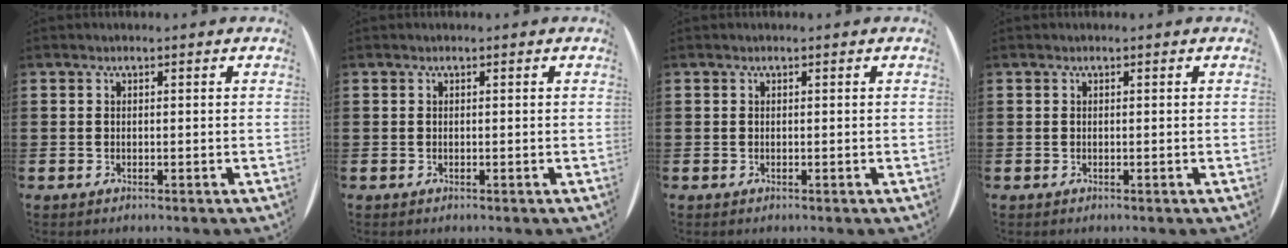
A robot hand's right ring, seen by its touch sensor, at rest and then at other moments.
{"total": 0.0}
{"total": 0.0}
{"total": 0.0}